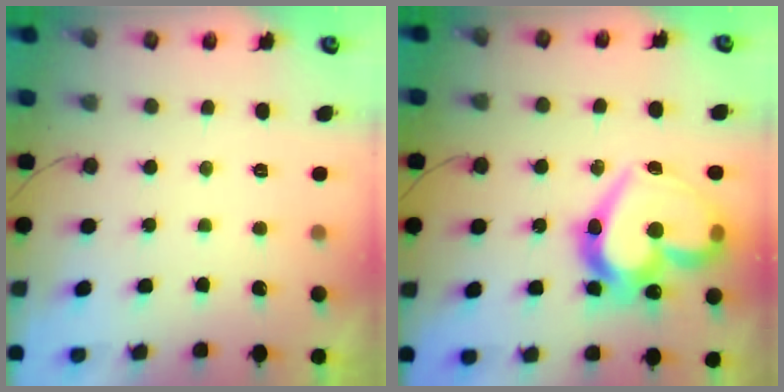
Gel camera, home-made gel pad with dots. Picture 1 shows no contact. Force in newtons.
{"total": 24.4, "press": 24.2, "slide": 3.1}